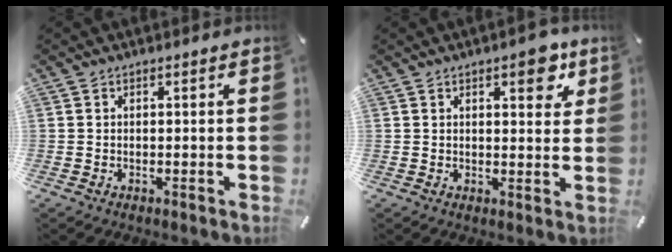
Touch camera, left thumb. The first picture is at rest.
{"total": 6.9, "force": [3.9, 3.2, 4.6], "torque": [-0.046, -0.018, 0.058]}